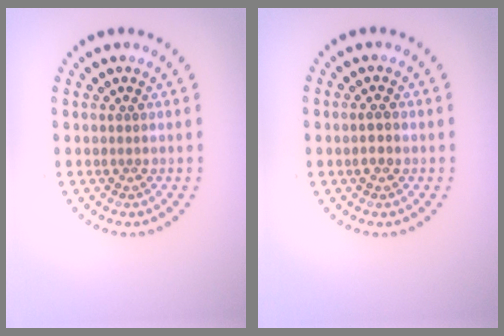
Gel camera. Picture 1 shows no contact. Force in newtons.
{"total": 1.1, "press": 1.0, "slide": 0.2}